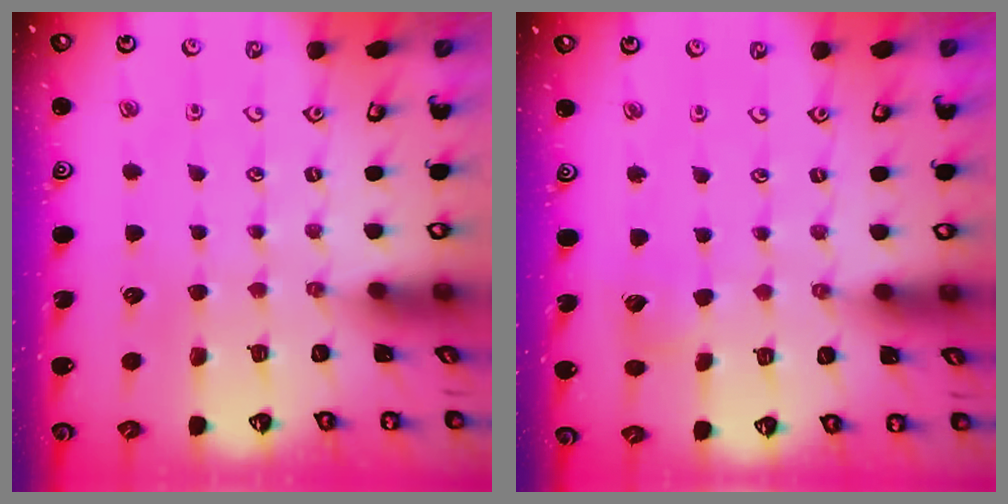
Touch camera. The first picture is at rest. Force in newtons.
{"total": 5.7, "press": 5.6, "slide": 0.5}